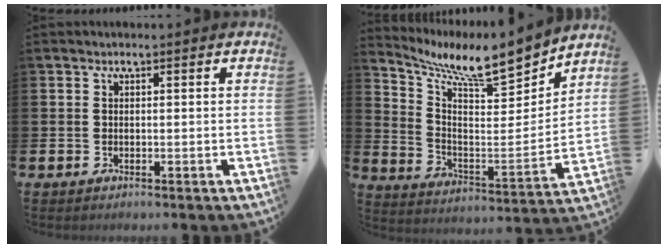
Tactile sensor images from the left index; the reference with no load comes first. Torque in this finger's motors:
{"motor_torque": [0.88, -0.82, 0.08, 0.04]}